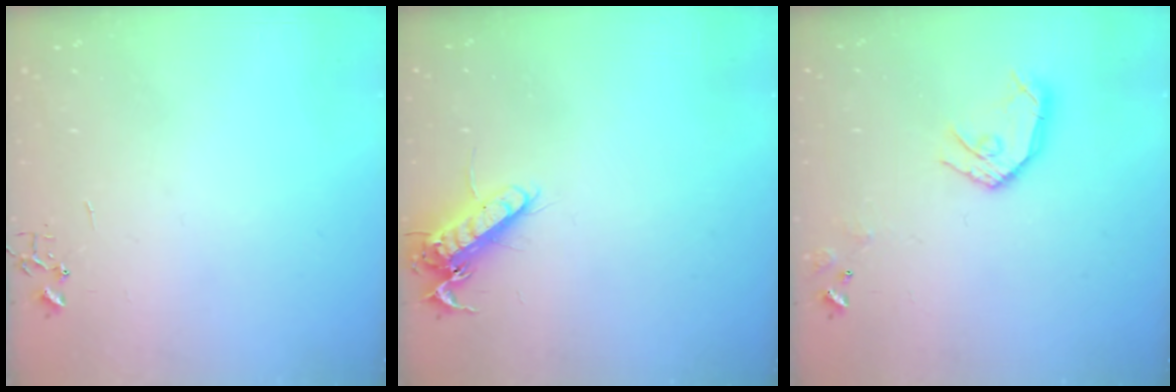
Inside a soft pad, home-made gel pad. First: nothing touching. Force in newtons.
{"total": 13.8, "press": 13.7, "slide": 2.0}
{"total": 11.7, "press": 11.6, "slide": 1.2}